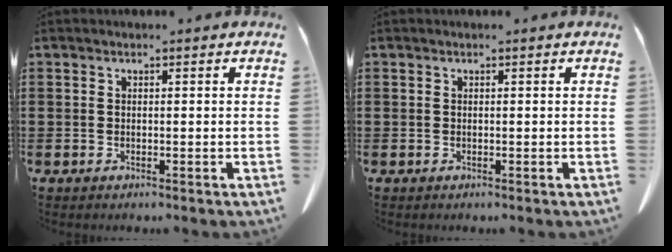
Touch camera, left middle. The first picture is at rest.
{"total": 0.0}